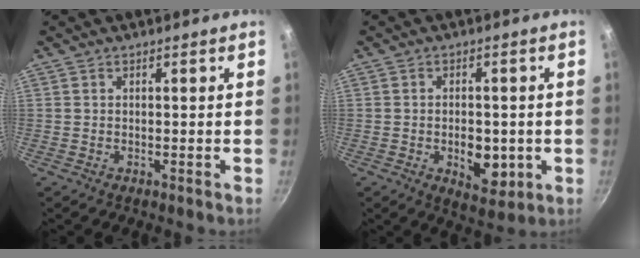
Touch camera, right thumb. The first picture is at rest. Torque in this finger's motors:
{"motor_torque": [-0.30, 0.53, 0.75, 0.04, 0.10]}